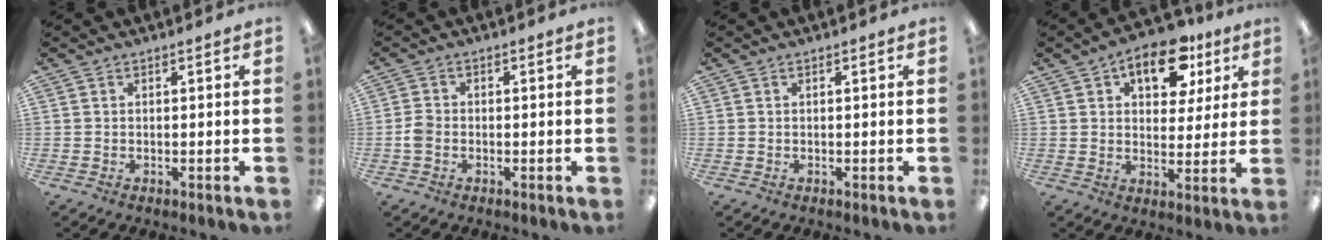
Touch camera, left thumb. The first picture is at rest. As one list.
[{"total": 2.8, "force": [-0.8, 2.1, 1.7], "torque": [-0.030, 0.006, -0.014]}, {"total": 0.0}, {"total": 13.1, "force": [6.7, 7.4, 8.5], "torque": [-0.107, -0.019, 0.111]}]